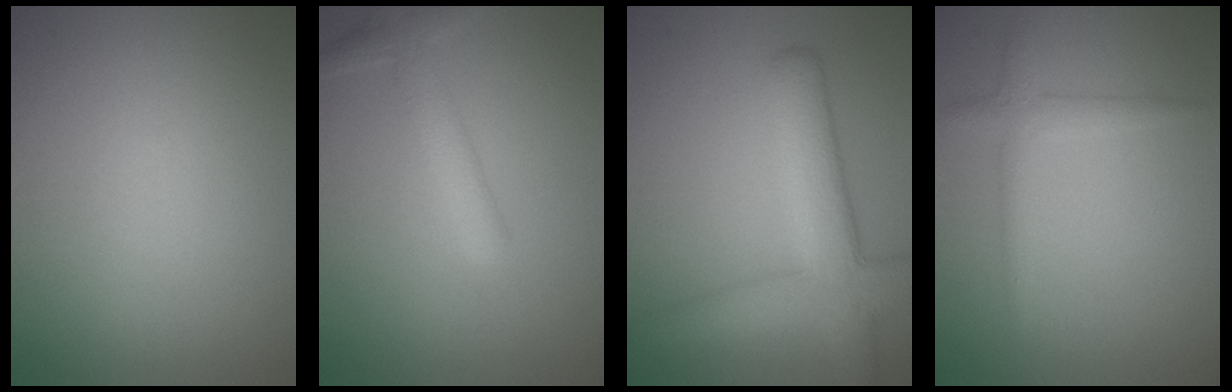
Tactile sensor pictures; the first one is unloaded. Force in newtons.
{"total": 2.6, "press": 2.6, "slide": 0.1}
{"total": 6.4, "press": 6.4, "slide": 0.4}
{"total": 2.1, "press": 2.1, "slide": 0.1}